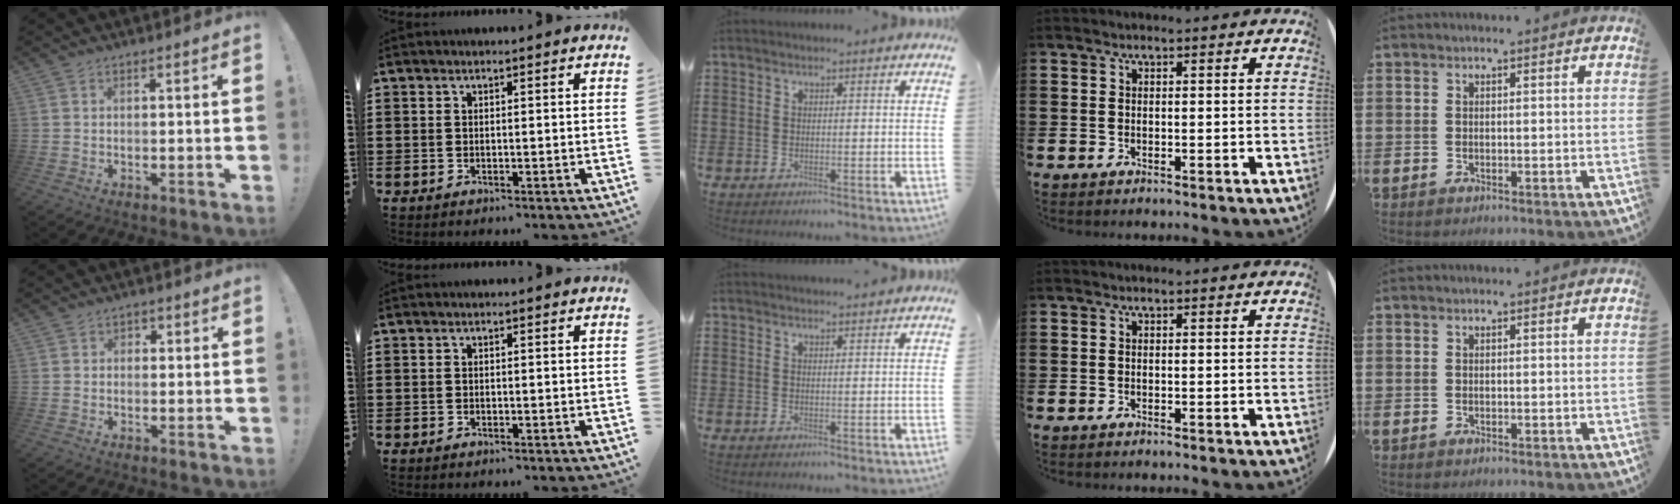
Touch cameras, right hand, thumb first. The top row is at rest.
{"thumb": {"total": 1.4, "force": [-0.7, 1.1, 0.4], "torque": [-0.002, 0.004, -0.015]}, "middle": {"total": 1.2, "force": [1.2, -0.1, 0.2], "torque": [0.002, -0.005, 0.021]}}